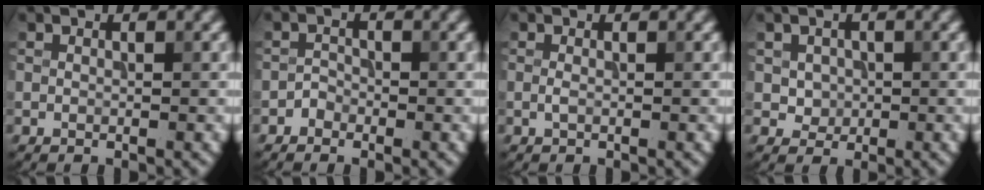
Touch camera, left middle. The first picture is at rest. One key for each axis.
{"total": 1.0, "fx": -0.8, "fy": 0.6, "fz": 0.0, "tx": 0.003, "ty": 0.005, "tz": -0.015}
{"total": 0.5, "fx": -0.1, "fy": 0.2, "fz": 0.5, "tx": -0.014, "ty": -0.001, "tz": -0.002}
{"total": 1.9, "fx": 0.2, "fy": 1.8, "fz": 0.7, "tx": -0.014, "ty": -0.005, "tz": 0.014}